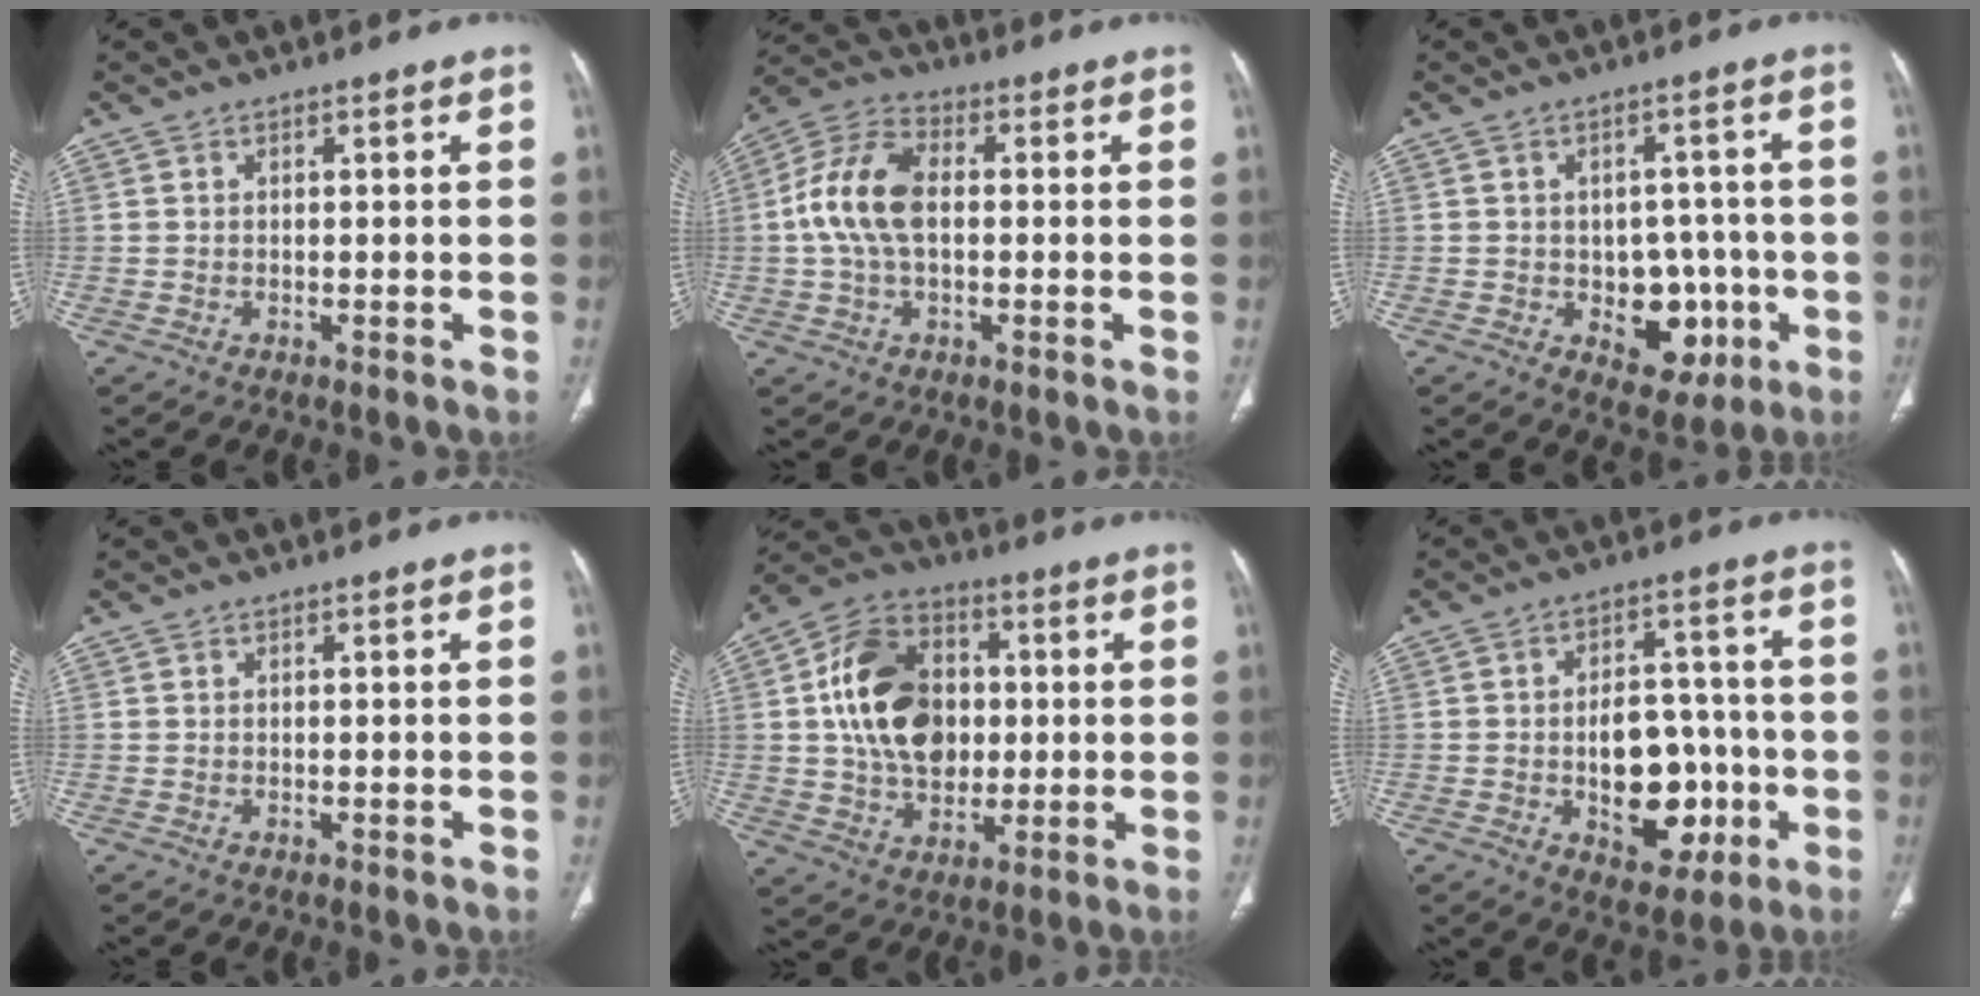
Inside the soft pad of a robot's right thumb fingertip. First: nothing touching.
{"total": 12.0, "force": [0.3, 6.9, 9.8], "torque": [-0.204, 0.028, -0.002]}
{"total": 9.7, "force": [-2.5, 7.0, 6.3], "torque": [-0.036, 0.020, -0.022]}
{"total": 0.0}
{"total": 17.9, "force": [1.7, 13.1, 12.2], "torque": [-0.182, 0.013, 0.029]}
{"total": 14.0, "force": [-3.2, 9.0, 10.2], "torque": [-0.104, 0.033, -0.034]}